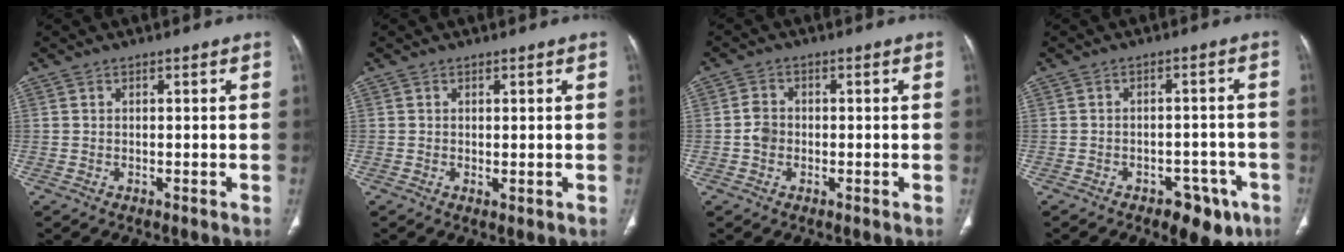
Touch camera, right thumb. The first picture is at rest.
{"total": 0.8, "force": [0.1, 0.4, 0.6], "torque": [-0.015, -0.005, 0.006]}
{"total": 3.6, "force": [-0.7, 2.9, 2.0], "torque": [-0.028, 0.010, -0.020]}
{"total": 8.0, "force": [-4.7, 4.5, 4.6], "torque": [-0.030, 0.030, -0.058]}